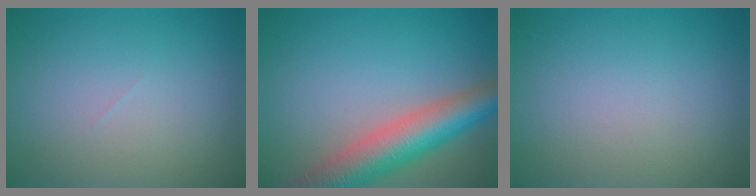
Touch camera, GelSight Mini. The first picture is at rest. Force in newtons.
{"total": 7.6, "press": 7.6, "slide": 0.4}
{"total": 0.0}